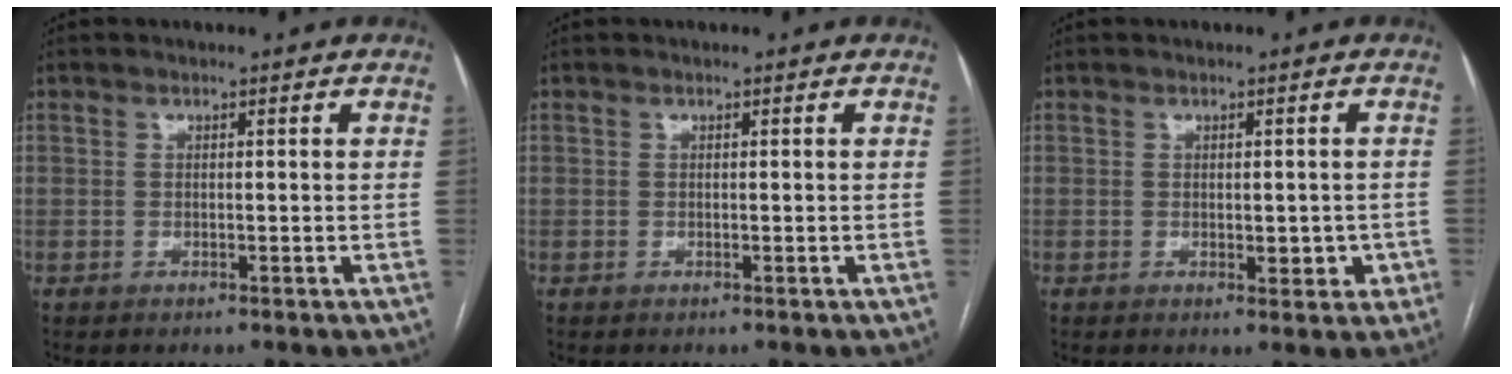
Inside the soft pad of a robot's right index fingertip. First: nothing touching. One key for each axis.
{"total": 0.0}
{"total": 3.0, "fx": -0.6, "fy": 1.8, "fz": 2.3, "tx": -0.022, "ty": 0.005, "tz": 0.000}